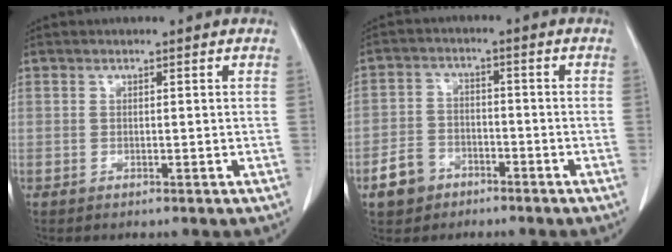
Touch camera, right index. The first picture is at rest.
{"total": 5.7, "force": [-3.4, 4.2, 1.7], "torque": [-0.038, 0.010, -0.057]}